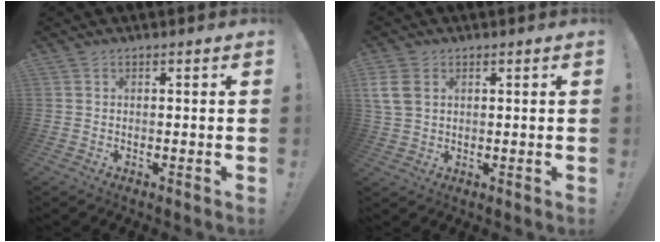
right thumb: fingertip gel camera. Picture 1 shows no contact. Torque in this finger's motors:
{"motor_torque": [0.15, 0.10, 0.44, 0.06, 0.14]}